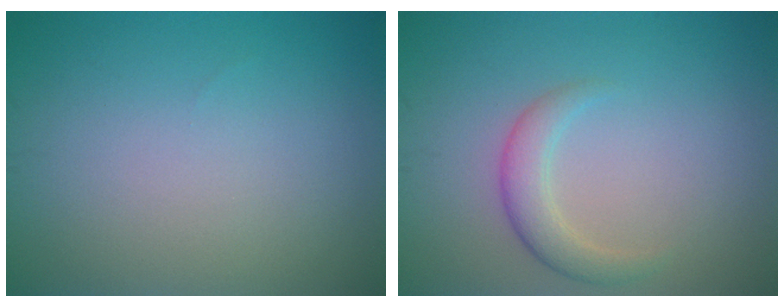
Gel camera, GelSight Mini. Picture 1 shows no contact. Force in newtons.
{"total": 2.4, "press": 2.4, "slide": 0.1}